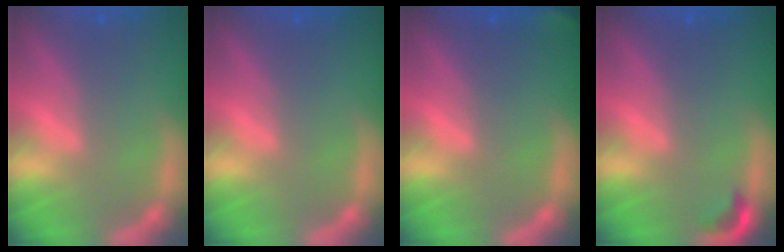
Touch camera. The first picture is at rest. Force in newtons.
{"total": 0.0}
{"total": 1.4}
{"total": 1.4}